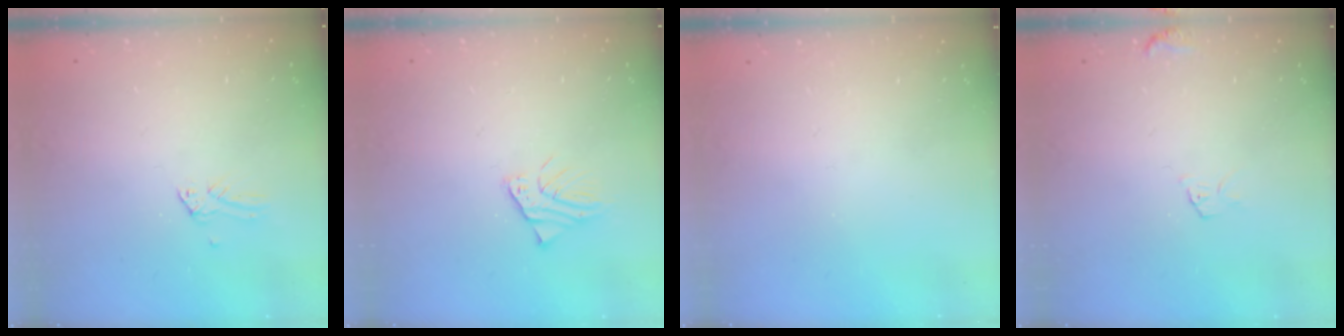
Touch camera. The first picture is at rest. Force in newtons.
{"total": 1.6, "press": 1.6, "slide": 0.2}
{"total": 0.0}
{"total": 6.4, "press": 6.3, "slide": 0.5}